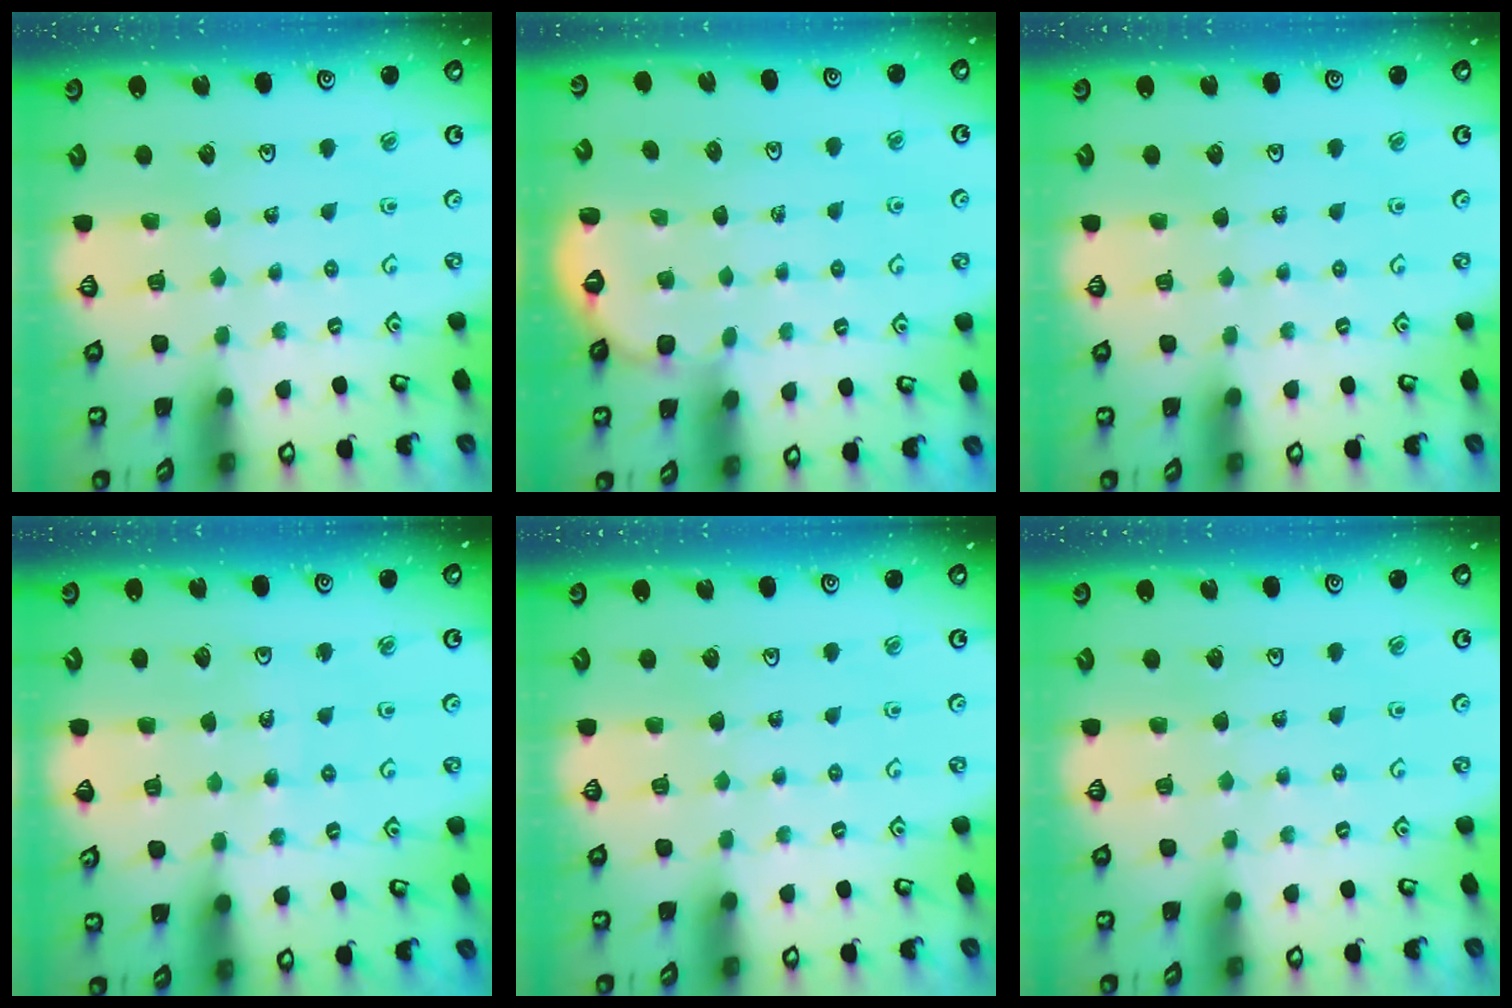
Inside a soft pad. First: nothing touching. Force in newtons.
{"total": 2.9, "press": 2.8, "slide": 0.9}
{"total": 0.0}
{"total": 4.3, "press": 4.3, "slide": 0.5}
{"total": 0.0}
{"total": 0.0}